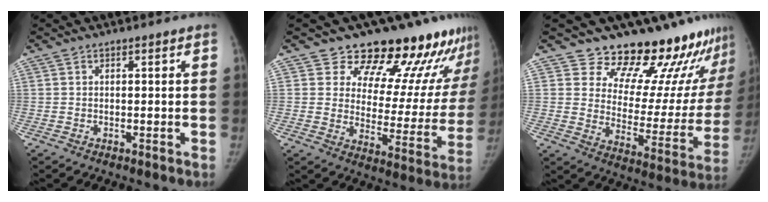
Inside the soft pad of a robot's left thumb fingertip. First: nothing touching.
{"total": 19.5, "force": [16.7, 7.8, 6.6], "torque": [-0.017, -0.118, 0.211]}
{"total": 20.5, "force": [18.5, 7.0, 5.5], "torque": [-0.011, -0.161, 0.237]}